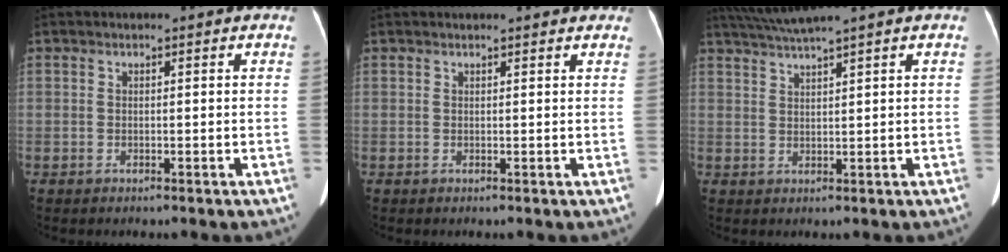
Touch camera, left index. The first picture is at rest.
{"total": 5.0, "force": [4.7, 1.0, 1.6], "torque": [-0.019, 0.018, 0.042]}
{"total": 4.4, "force": [3.6, -1.6, 1.9], "torque": [-0.042, 0.001, 0.074]}